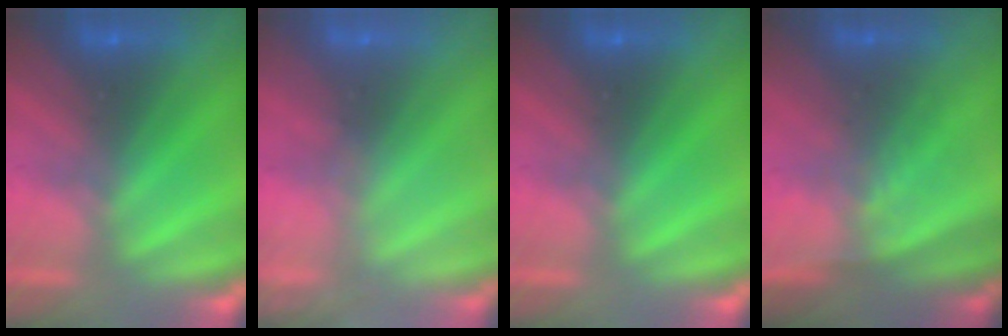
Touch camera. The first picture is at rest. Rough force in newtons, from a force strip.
{"total": 2.5}
{"total": 0.0}
{"total": 1.3}